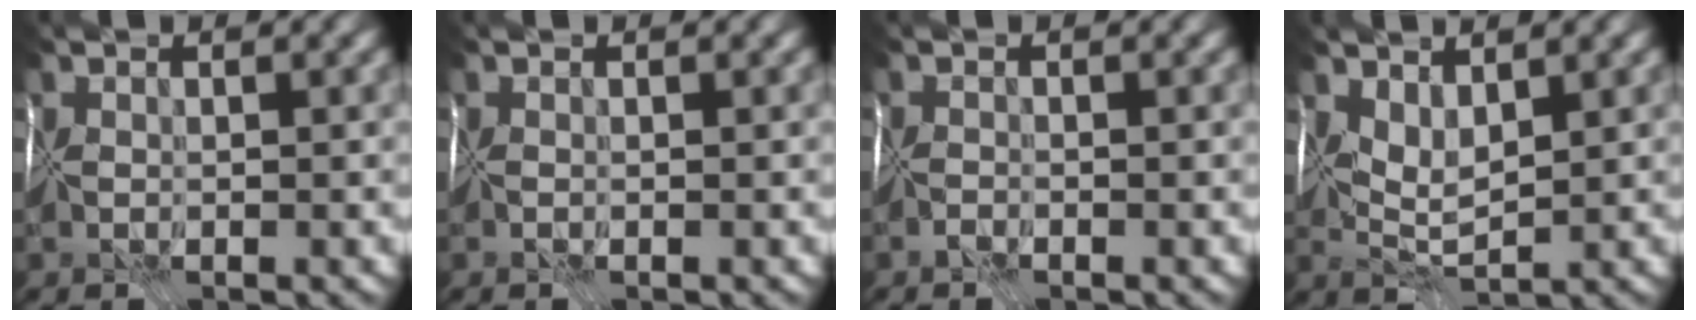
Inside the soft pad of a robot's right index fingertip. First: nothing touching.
{"total": 0.0}
{"total": 1.5, "force": [-1.3, -0.4, -0.5], "torque": [0.021, -0.006, -0.028]}
{"total": 1.7, "force": [1.5, -0.7, 0.5], "torque": [-0.004, -0.005, 0.034]}